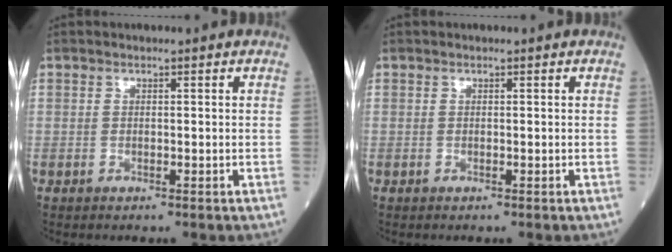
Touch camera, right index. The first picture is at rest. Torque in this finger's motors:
{"motor_torque": [0.00, 0.00, 0.00, 0.00]}